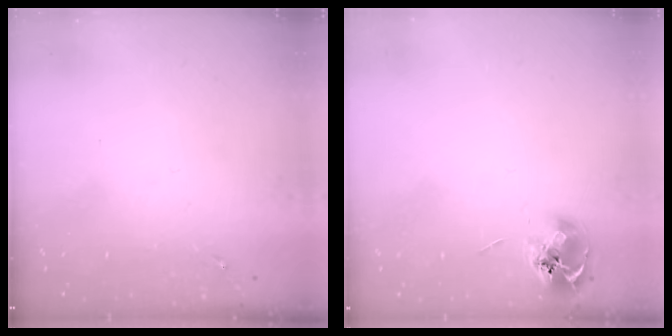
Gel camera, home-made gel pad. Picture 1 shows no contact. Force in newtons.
{"total": 9.0, "press": 8.9, "slide": 0.8}